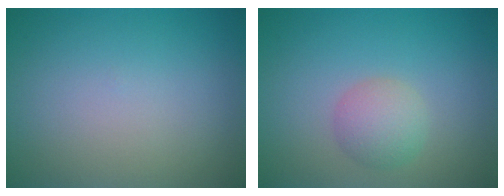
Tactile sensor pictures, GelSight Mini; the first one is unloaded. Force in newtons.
{"total": 2.6, "press": 2.6, "slide": 0.1}